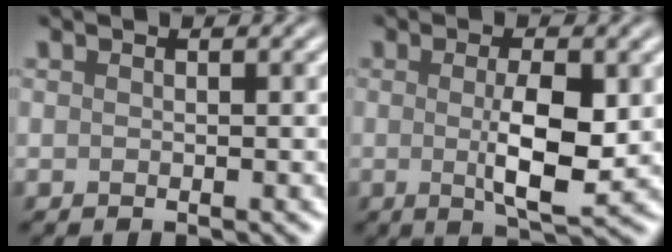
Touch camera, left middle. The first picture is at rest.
{"total": 4.9, "force": [0.1, 1.2, 4.8], "torque": [-0.087, -0.005, 0.003]}